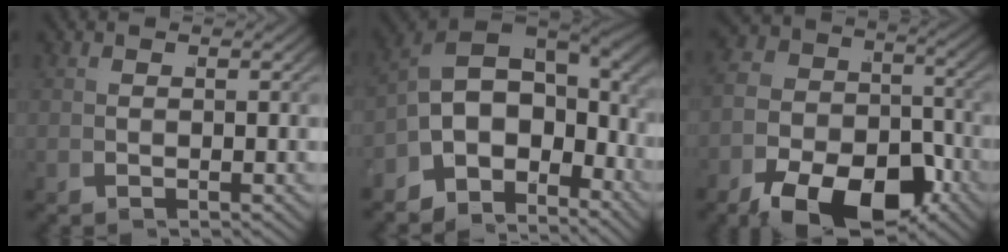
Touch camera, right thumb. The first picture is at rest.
{"total": 12.9, "force": [-1.0, 9.1, 9.1], "torque": [-0.176, -0.028, -0.015]}
{"total": 11.8, "force": [-4.9, 7.7, 7.5], "torque": [-0.108, -0.044, -0.074]}